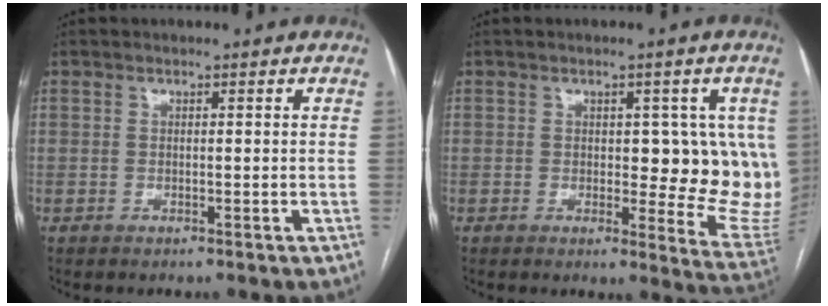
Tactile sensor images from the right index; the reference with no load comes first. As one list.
[{"total": 10.7, "force": [1.2, 4.7, 9.6], "torque": [-0.100, -0.004, 0.015]}]